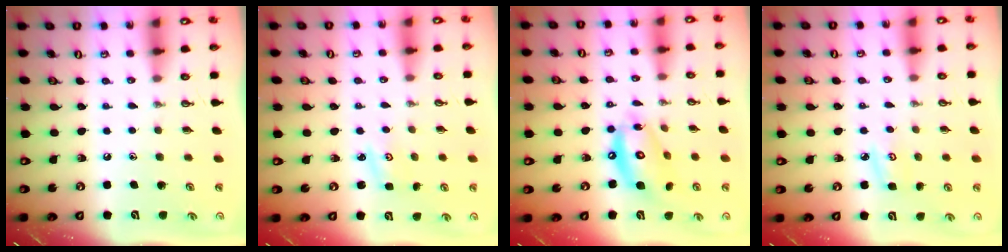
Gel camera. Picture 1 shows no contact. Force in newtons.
{"total": 2.3, "press": 2.2, "slide": 0.4}
{"total": 12.8, "press": 12.7, "slide": 0.9}
{"total": 4.3, "press": 4.3, "slide": 0.5}